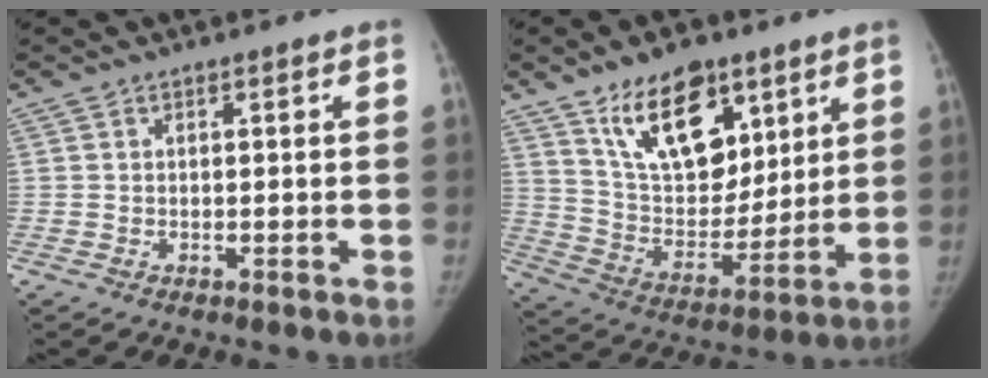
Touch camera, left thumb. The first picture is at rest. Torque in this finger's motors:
{"motor_torque": [0.39, 0.44, 1.52, -1.26, 0.33]}